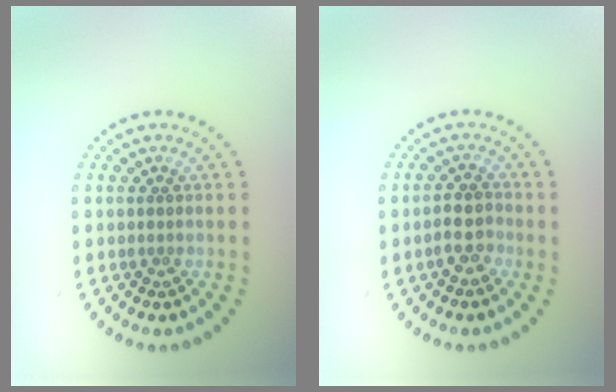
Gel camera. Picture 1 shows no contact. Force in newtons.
{"total": 2.1, "press": 1.9, "slide": 0.9}